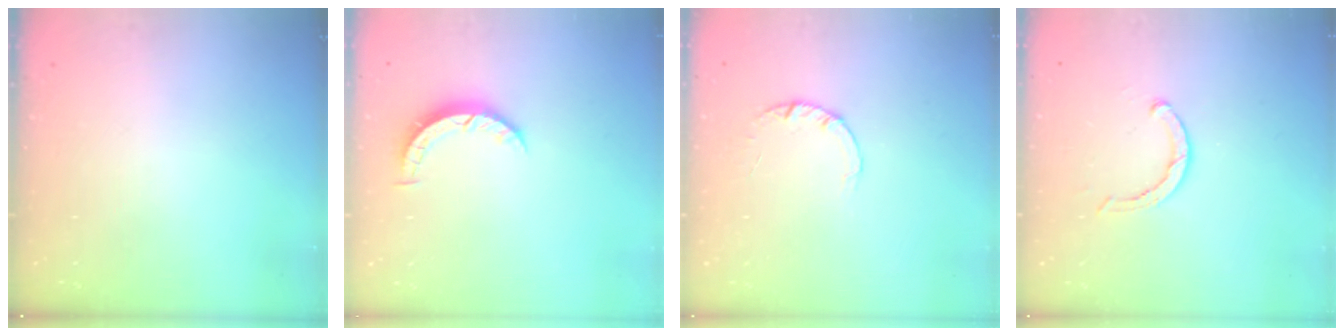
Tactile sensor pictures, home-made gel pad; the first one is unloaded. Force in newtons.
{"total": 3.6, "press": 3.6, "slide": 0.4}
{"total": 1.8, "press": 1.8, "slide": 0.1}
{"total": 3.7, "press": 3.7, "slide": 0.7}